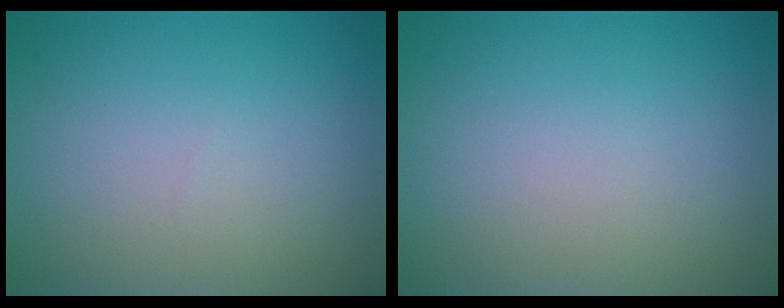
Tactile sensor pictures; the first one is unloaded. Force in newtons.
{"total": 0.0}